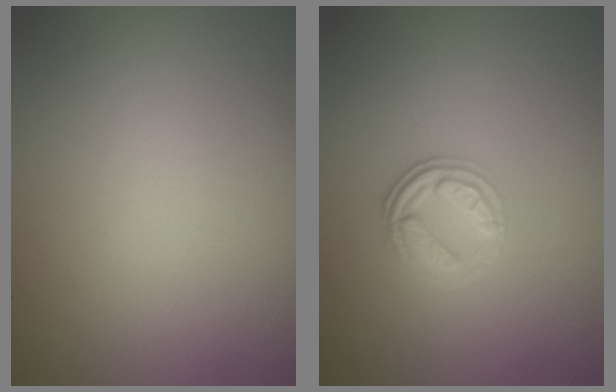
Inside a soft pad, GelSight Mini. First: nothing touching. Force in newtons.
{"total": 2.6, "press": 2.5, "slide": 0.8}